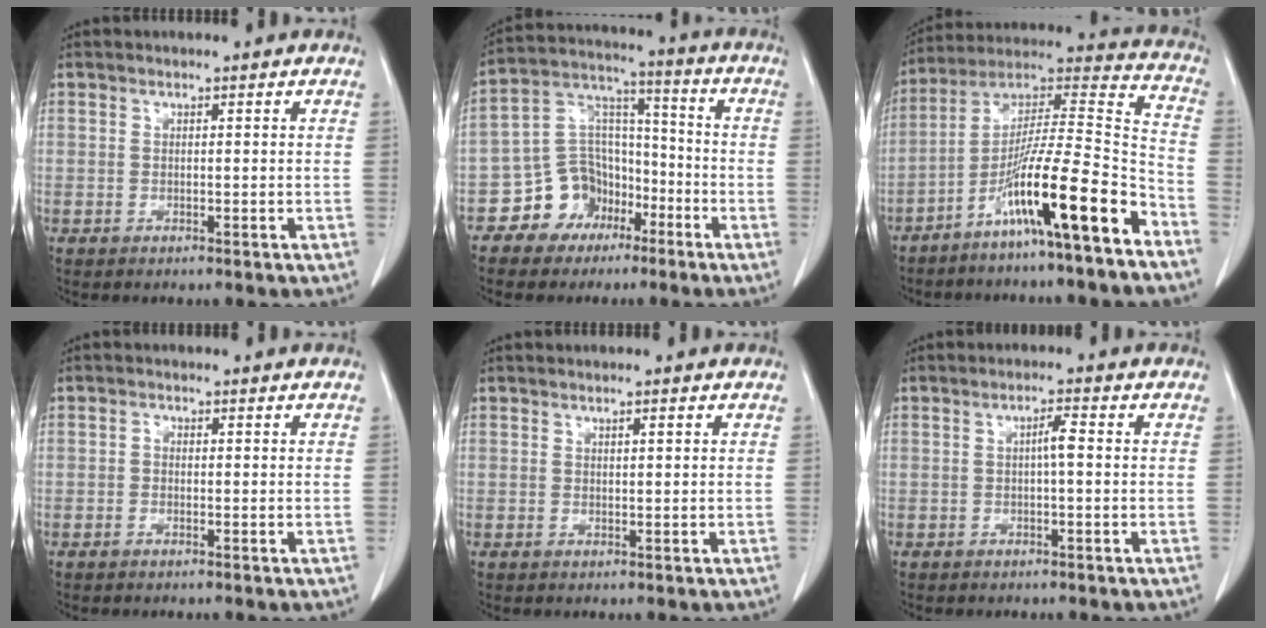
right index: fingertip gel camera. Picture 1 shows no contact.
{"total": 10.5, "force": [-5.6, 8.4, 2.9], "torque": [-0.056, 0.046, -0.093]}
{"total": 17.3, "force": [-9.9, -0.1, 14.2], "torque": [-0.246, 0.001, -0.174]}
{"total": 0.7, "force": [-0.2, 0.4, 0.4], "torque": [-0.005, 0.002, -0.007]}
{"total": 0.9, "force": [0.5, 0.1, 0.8], "torque": [-0.014, 0.000, 0.009]}
{"total": 2.0, "force": [0.0, 0.1, 2.0], "torque": [-0.034, 0.005, 0.001]}